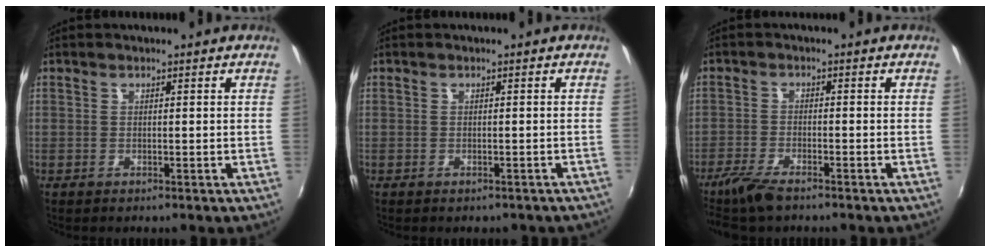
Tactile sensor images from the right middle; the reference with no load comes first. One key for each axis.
{"total": 2.5, "fx": -2.1, "fy": 1.1, "fz": 1.0, "tx": -0.016, "ty": -0.006, "tz": -0.021}
{"total": 6.2, "fx": -4.9, "fy": 1.4, "fz": 3.5, "tx": -0.095, "ty": -0.018, "tz": -0.097}